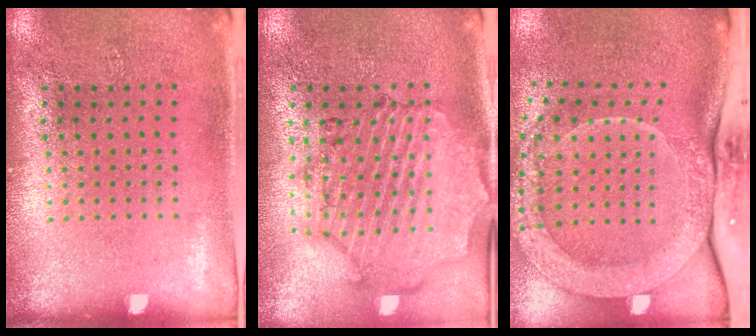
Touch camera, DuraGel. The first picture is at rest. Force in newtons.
{"total": 1.6, "press": 1.6, "slide": 0.4}
{"total": 3.0, "press": 2.3, "slide": 2.0}